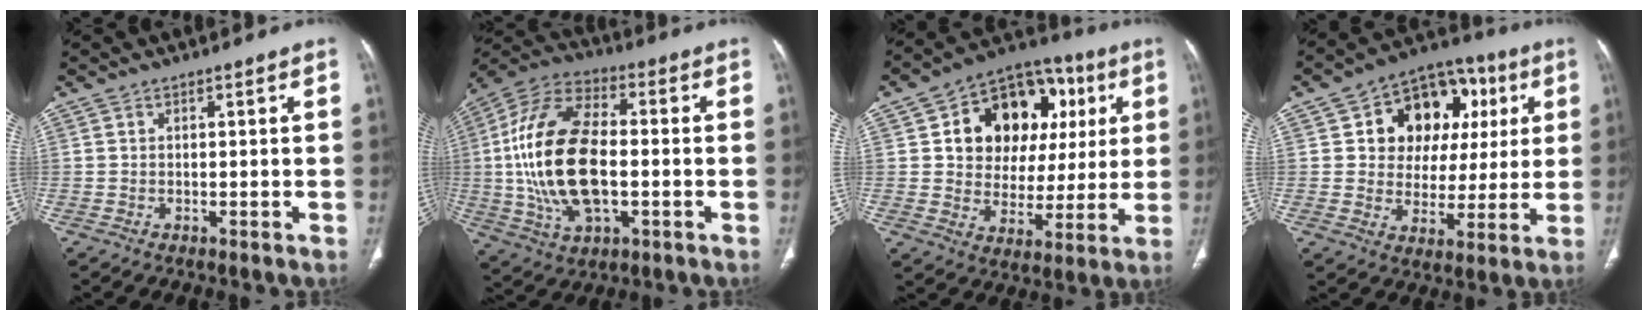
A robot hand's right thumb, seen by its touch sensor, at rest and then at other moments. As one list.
[{"total": 21.7, "force": [-1.1, 11.5, 18.4], "torque": [-0.368, 0.015, -0.018]}, {"total": 20.3, "force": [5.9, 14.8, 12.6], "torque": [-0.124, 0.019, 0.097]}, {"total": 16.9, "force": [4.9, 13.0, 9.5], "torque": [-0.072, 0.017, 0.079]}]